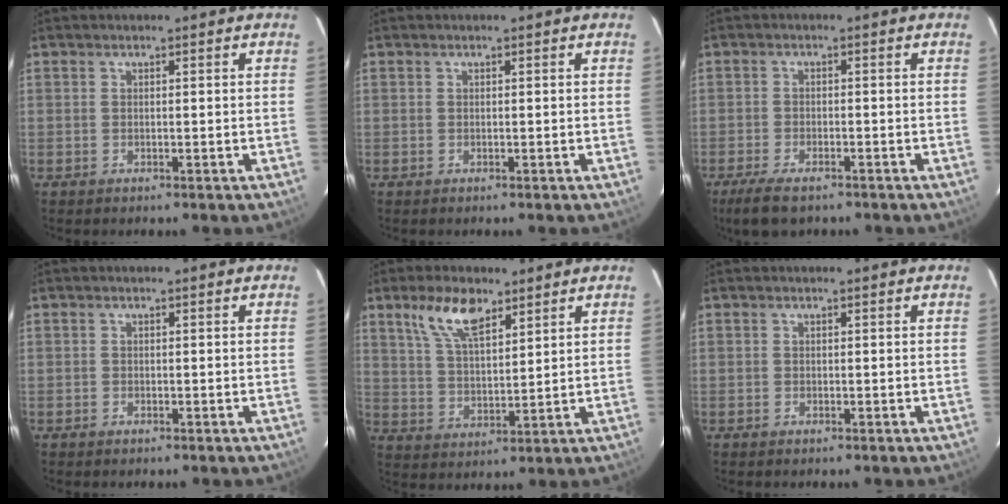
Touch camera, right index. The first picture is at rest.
{"total": 0.0}
{"total": 6.3, "force": [-4.7, 2.0, 3.6], "torque": [-0.094, -0.019, -0.086]}
{"total": 0.6, "force": [-0.5, 0.3, 0.1], "torque": [0.000, 0.002, -0.009]}
{"total": 9.2, "force": [5.8, 3.8, 6.1], "torque": [-0.116, 0.012, 0.116]}
{"total": 0.0}